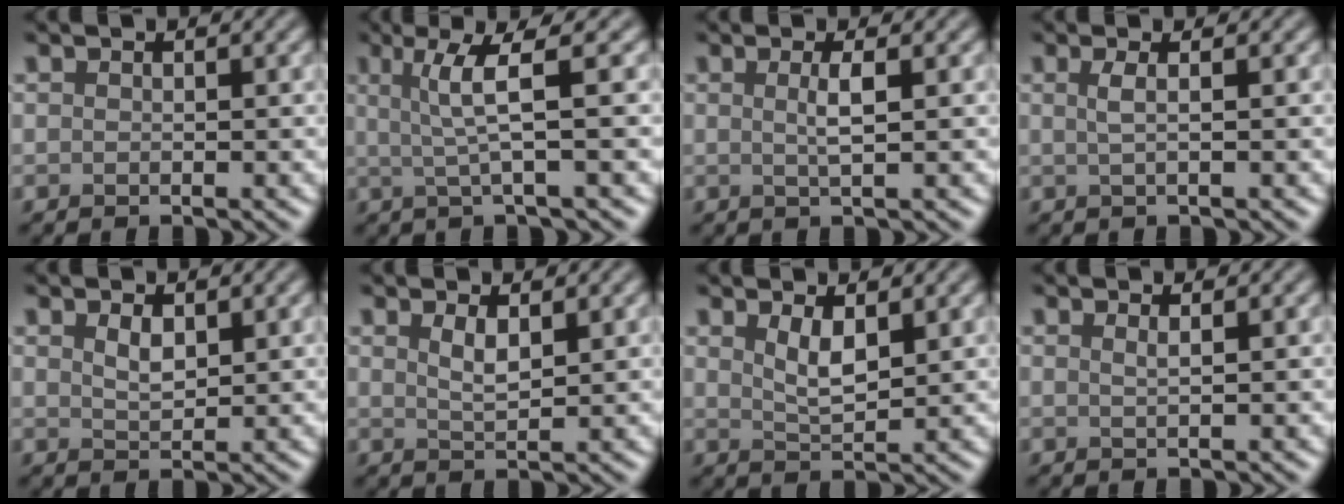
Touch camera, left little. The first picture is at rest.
{"total": 4.2, "force": [0.8, 0.5, 4.1], "torque": [-0.075, 0.004, 0.017]}
{"total": 1.9, "force": [0.3, 0.4, 1.9], "torque": [-0.034, 0.002, 0.001]}
{"total": 1.7, "force": [0.3, 0.6, 1.6], "torque": [-0.026, 0.002, 0.000]}
{"total": 1.6, "force": [0.9, 0.7, 1.1], "torque": [-0.023, -0.001, 0.021]}
{"total": 1.8, "force": [1.1, 0.5, 1.4], "torque": [-0.028, -0.002, 0.022]}
{"total": 2.5, "force": [1.3, 0.8, 2.0], "torque": [-0.040, -0.005, 0.028]}
{"total": 1.0, "force": [0.5, 0.4, 0.8], "torque": [-0.004, -0.001, 0.003]}